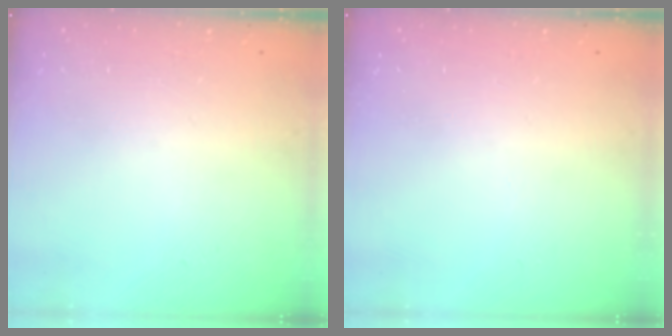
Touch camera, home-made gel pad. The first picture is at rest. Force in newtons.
{"total": 0.0}